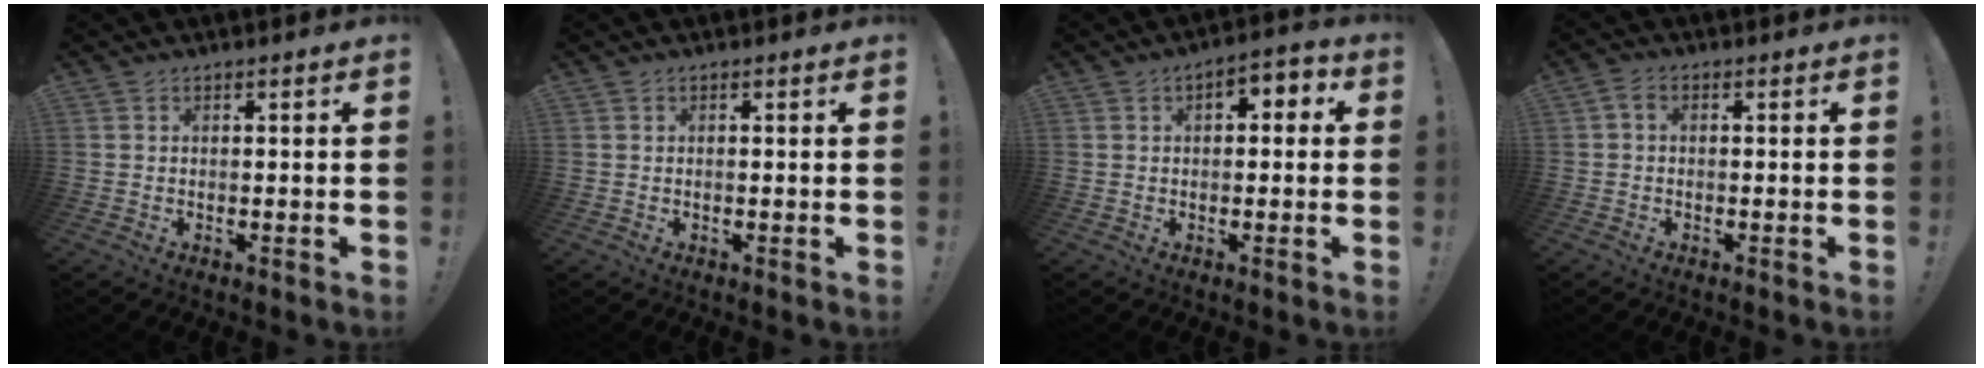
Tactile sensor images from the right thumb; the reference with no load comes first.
{"total": 0.0}
{"total": 3.6, "force": [-0.2, 2.7, 2.3], "torque": [-0.024, 0.006, -0.007]}
{"total": 1.7, "force": [-0.1, 1.1, 1.4], "torque": [-0.029, 0.008, 0.000]}